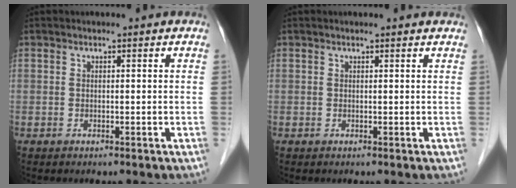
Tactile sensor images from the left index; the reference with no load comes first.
{"total": 2.0, "force": [1.9, 0.1, 0.6], "torque": [-0.014, 0.007, 0.014]}